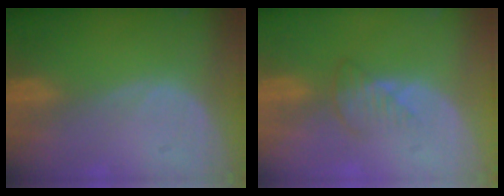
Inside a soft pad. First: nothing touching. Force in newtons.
{"total": 3.0, "press": 2.8, "slide": 1.1}